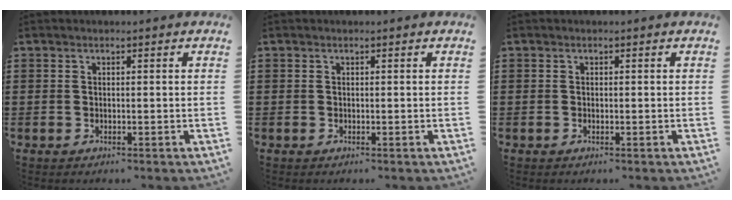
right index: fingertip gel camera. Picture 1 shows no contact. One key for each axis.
{"total": 0.0}
{"total": 0.0}